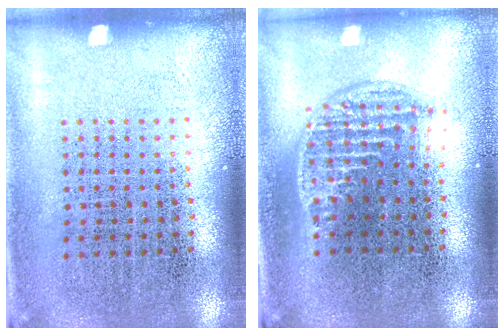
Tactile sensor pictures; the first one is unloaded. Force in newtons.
{"total": 1.3, "press": 1.1, "slide": 0.6}